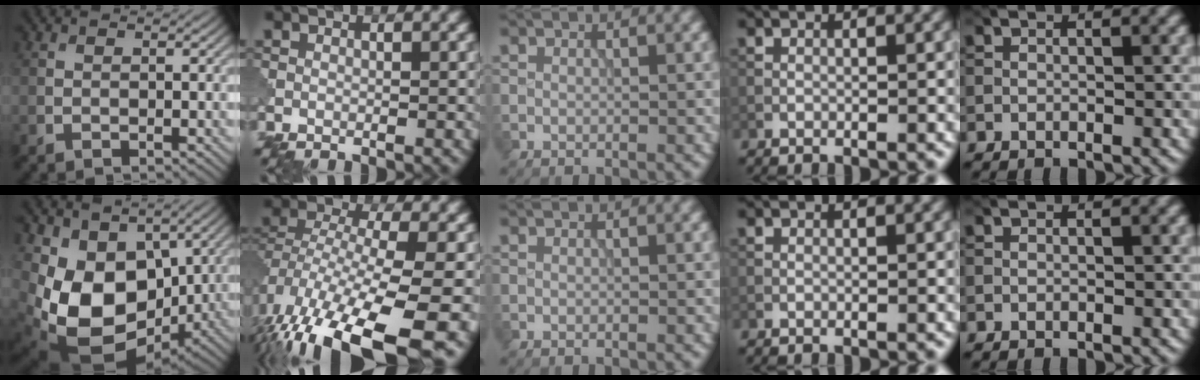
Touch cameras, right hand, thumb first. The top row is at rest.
{"thumb": {"total": 12.3, "force": [0.6, 9.2, 8.1], "torque": [-0.192, -0.035, 0.015]}, "index": {"total": 15.1, "force": [-8.6, 5.6, 11.1], "torque": [-0.234, -0.029, -0.117]}}